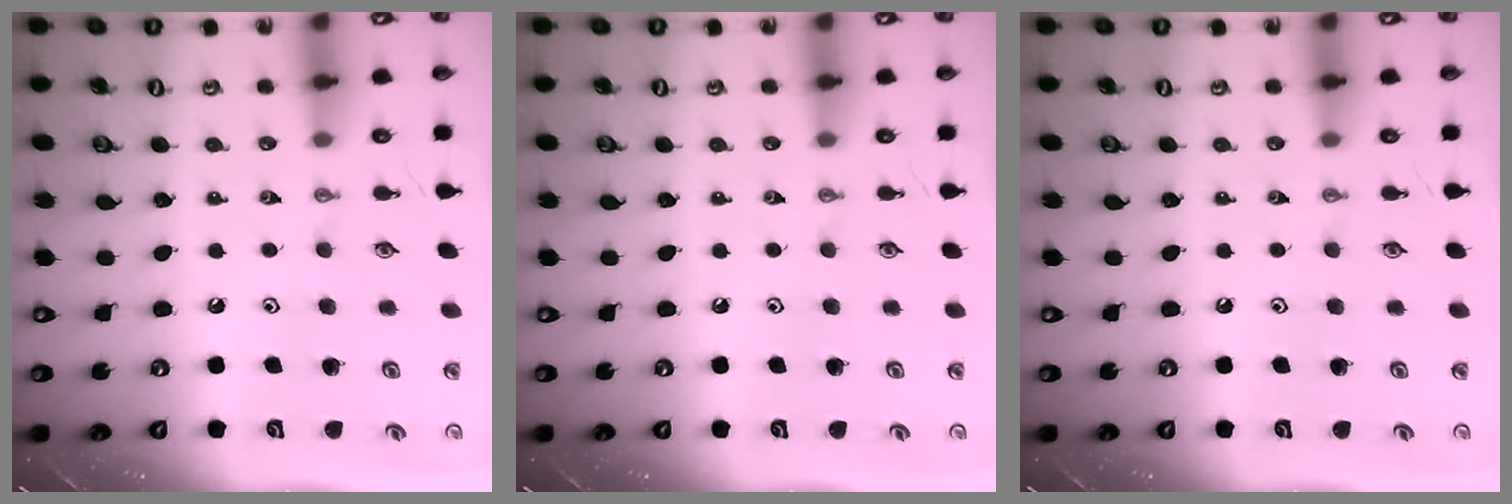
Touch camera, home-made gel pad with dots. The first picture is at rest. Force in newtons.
{"total": 0.0}
{"total": 0.0}